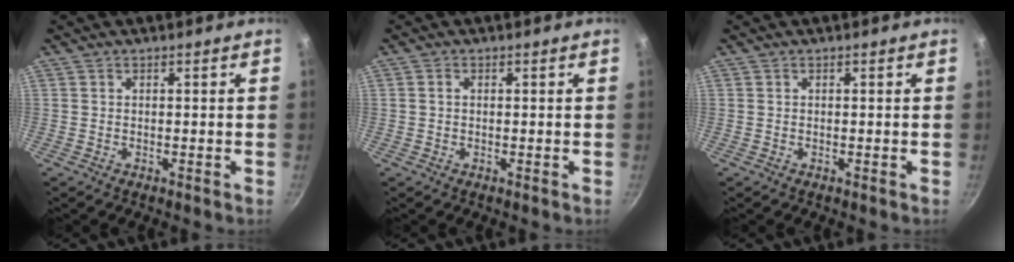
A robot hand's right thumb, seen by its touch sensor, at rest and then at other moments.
{"total": 0.9, "force": [0.1, 0.7, 0.6], "torque": [-0.009, 0.005, 0.000]}
{"total": 0.0}